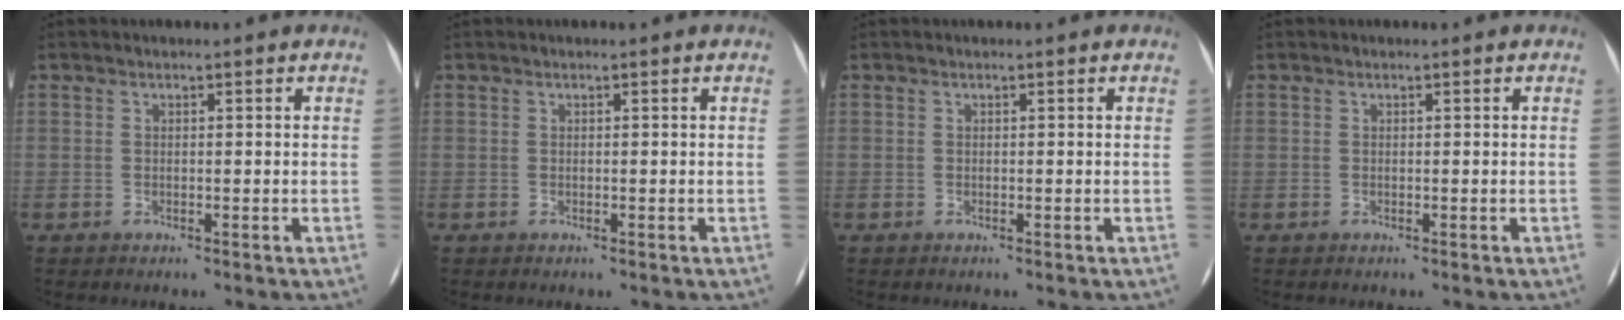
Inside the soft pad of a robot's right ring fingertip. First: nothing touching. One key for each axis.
{"total": 0.0}
{"total": 0.0}
{"total": 0.0}